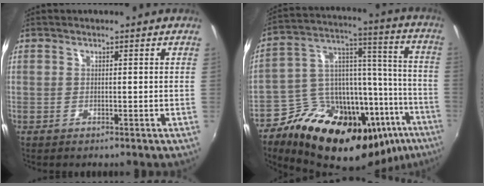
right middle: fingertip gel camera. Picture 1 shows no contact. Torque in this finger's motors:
{"motor_torque": [1.31, -0.83, 0.42, 0.21]}